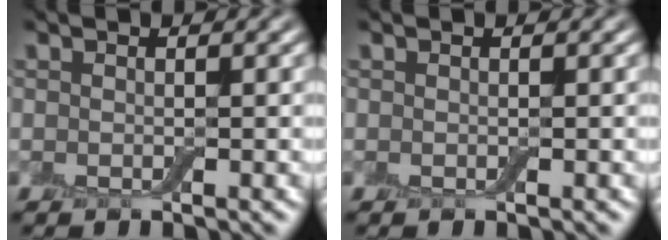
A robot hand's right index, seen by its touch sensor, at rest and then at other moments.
{"total": 0.0}